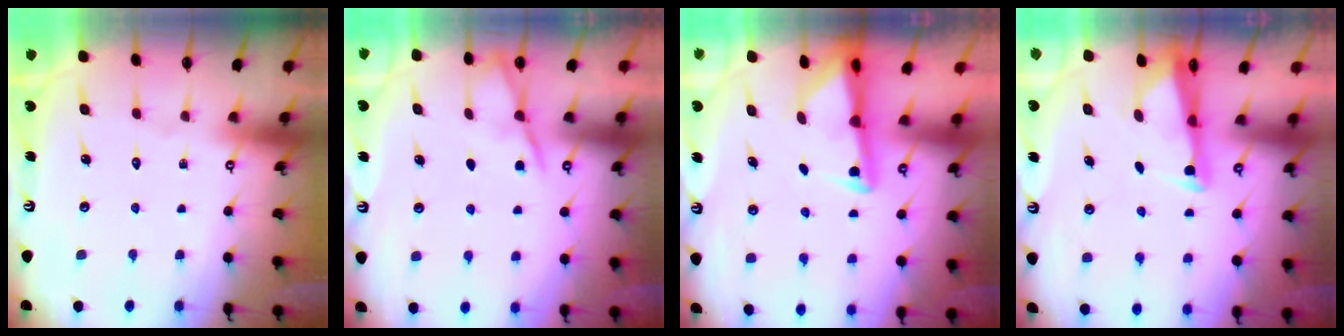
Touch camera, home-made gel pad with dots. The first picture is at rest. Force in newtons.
{"total": 3.8, "press": 3.7, "slide": 0.4}
{"total": 2.8, "press": 2.8, "slide": 0.7}
{"total": 2.7, "press": 2.6, "slide": 0.7}